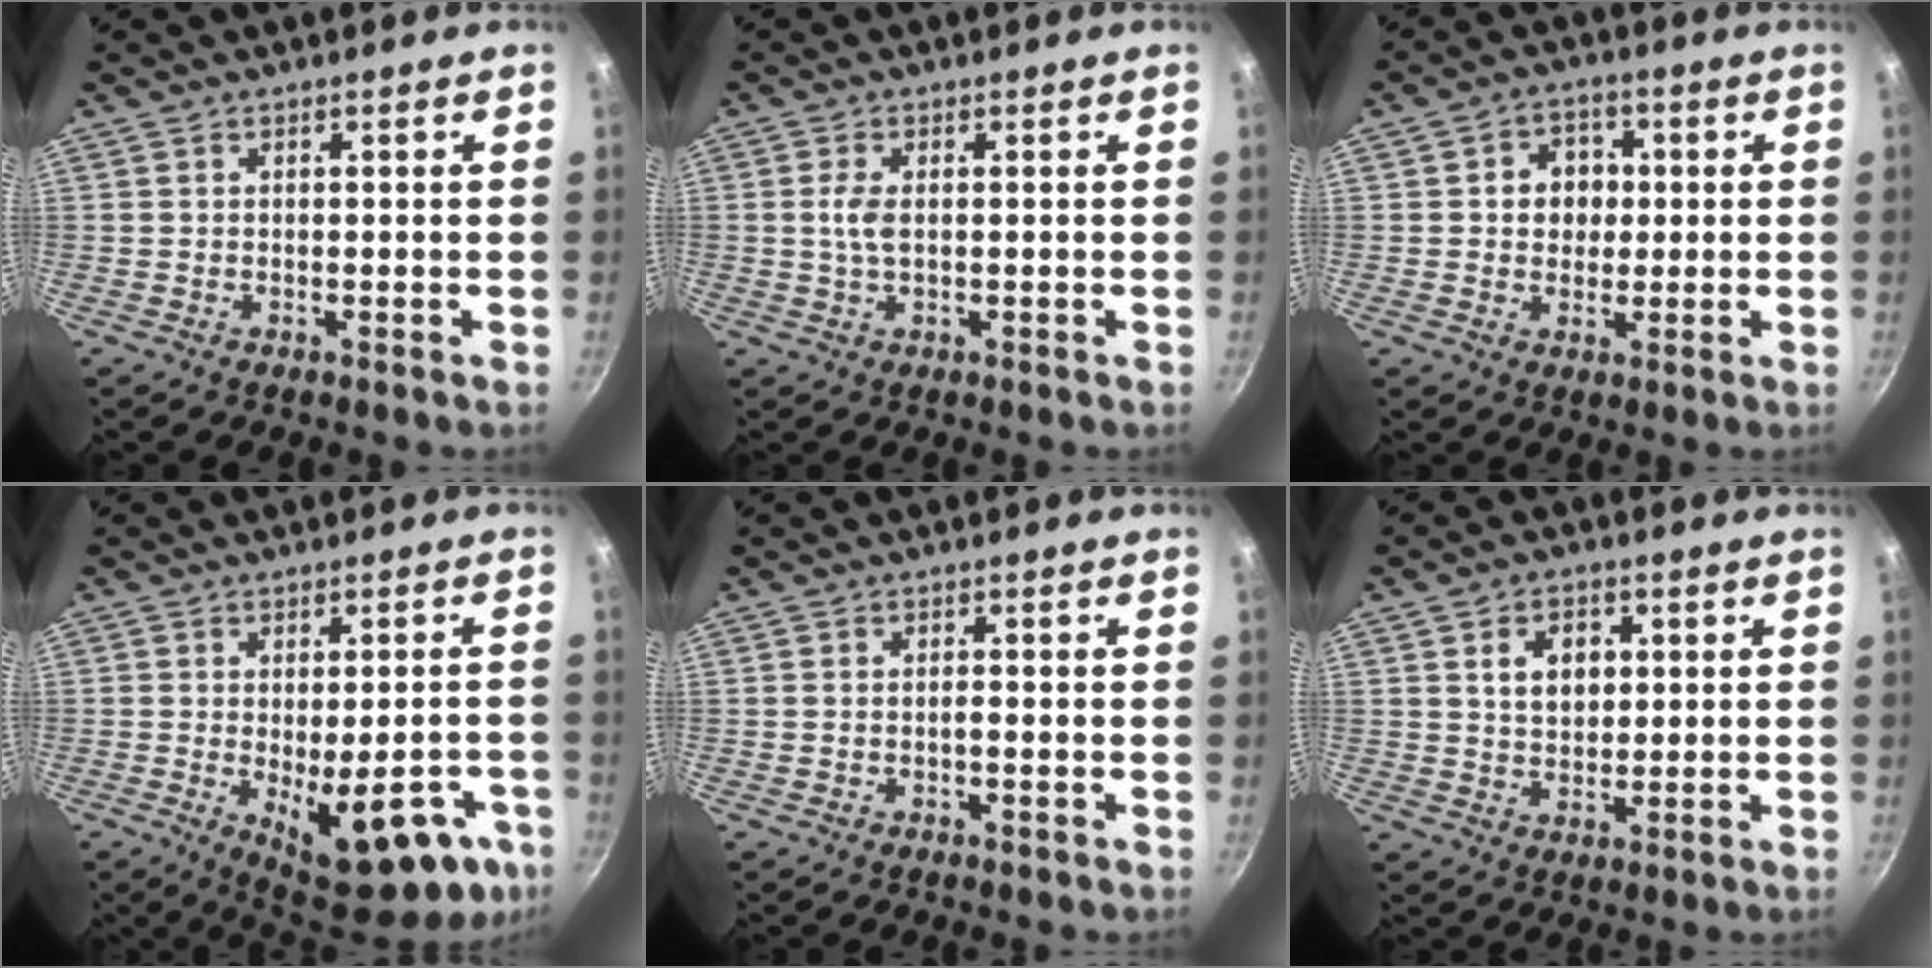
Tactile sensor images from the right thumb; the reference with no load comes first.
{"total": 3.1, "force": [0.2, 1.4, 2.7], "torque": [-0.060, 0.002, 0.003]}
{"total": 6.6, "force": [0.6, 5.7, 3.2], "torque": [-0.015, 0.006, 0.003]}
{"total": 18.2, "force": [-6.0, 7.8, 15.3], "torque": [-0.157, -0.009, -0.065]}
{"total": 0.8, "force": [-0.4, 0.2, 0.7], "torque": [-0.013, 0.007, -0.009]}
{"total": 6.2, "force": [1.6, 4.5, 3.9], "torque": [-0.043, -0.001, 0.028]}